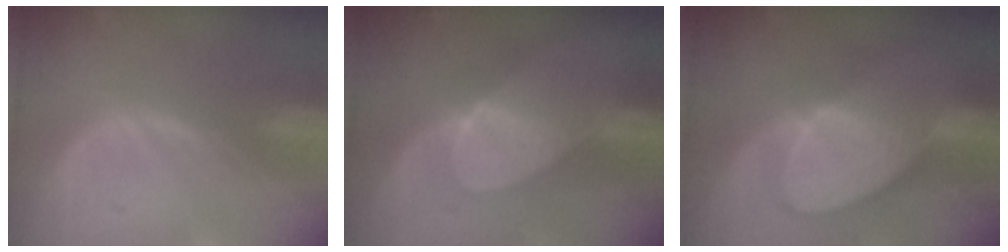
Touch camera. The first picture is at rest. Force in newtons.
{"total": 6.9, "press": 6.9, "slide": 0.4}
{"total": 9.4, "press": 8.3, "slide": 4.6}